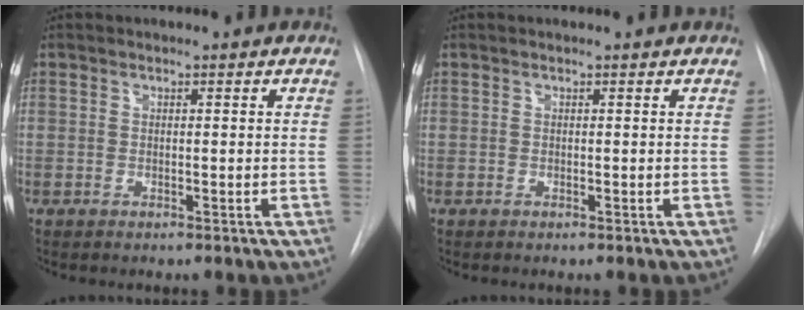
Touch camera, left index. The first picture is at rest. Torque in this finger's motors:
{"motor_torque": [0.00, 0.03, 0.00, 0.00]}